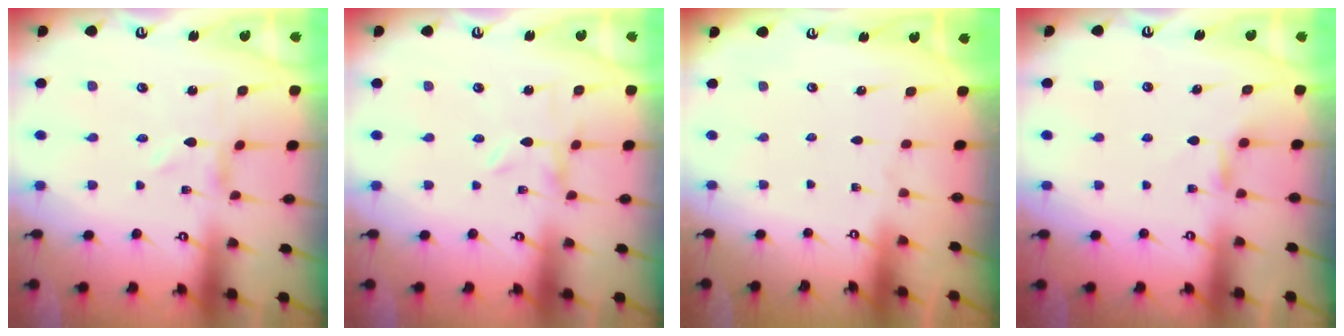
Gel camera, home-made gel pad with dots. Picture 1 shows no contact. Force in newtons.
{"total": 0.0}
{"total": 0.0}
{"total": 3.9, "press": 3.8, "slide": 0.5}